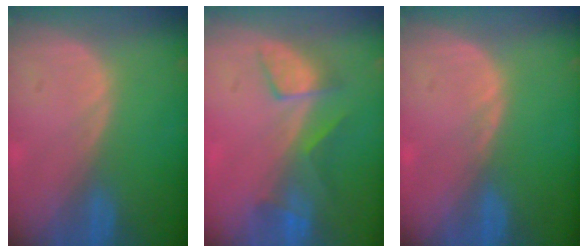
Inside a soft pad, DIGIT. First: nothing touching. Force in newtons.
{"total": 5.2, "press": 5.0, "slide": 1.2}
{"total": 0.5, "press": 0.5, "slide": 0.2}